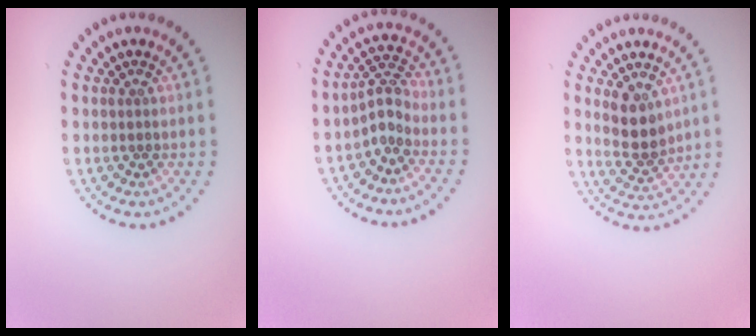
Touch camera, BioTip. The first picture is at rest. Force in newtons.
{"total": 2.3, "press": 1.6, "slide": 1.7}
{"total": 3.5, "press": 3.2, "slide": 1.3}